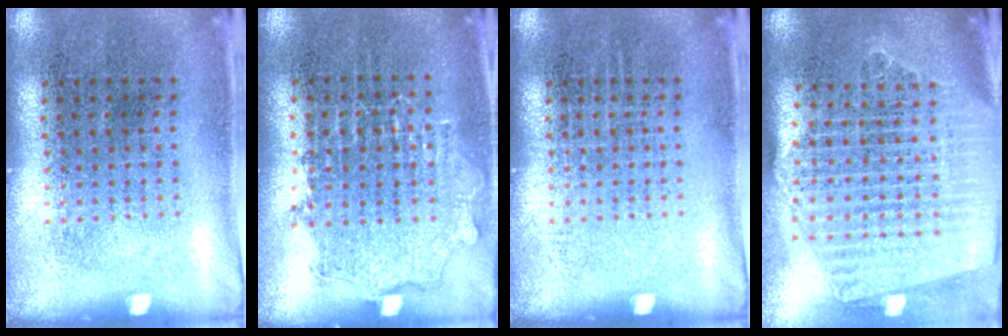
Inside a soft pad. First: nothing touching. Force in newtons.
{"total": 0.8, "press": 0.8, "slide": 0.3}
{"total": 0.0}
{"total": 2.5, "press": 2.2, "slide": 1.2}